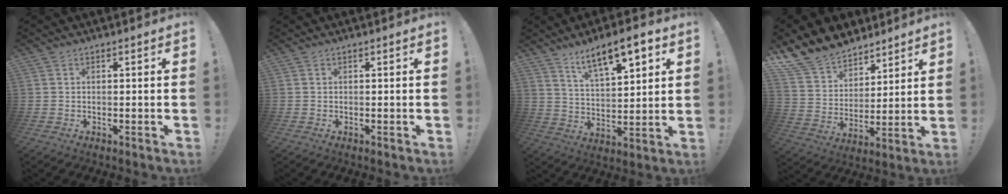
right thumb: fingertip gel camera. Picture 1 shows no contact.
{"total": 0.0}
{"total": 12.4, "force": [7.9, 4.1, 8.6], "torque": [-0.126, -0.044, 0.130]}
{"total": 13.5, "force": [11.3, 7.1, 2.2], "torque": [-0.061, -0.089, 0.218]}